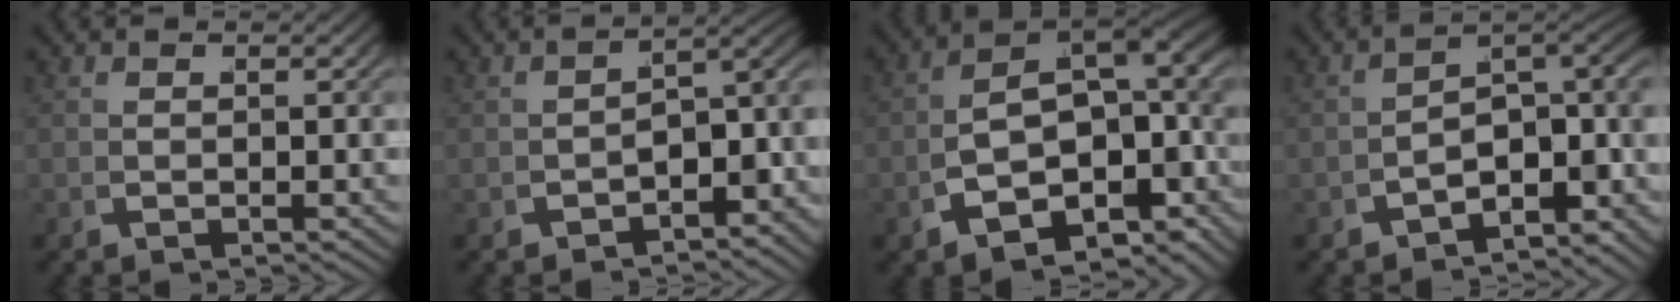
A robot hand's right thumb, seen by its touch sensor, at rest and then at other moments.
{"total": 6.1, "force": [-2.9, 3.1, 4.5], "torque": [-0.057, -0.016, -0.030]}
{"total": 15.0, "force": [0.5, 10.0, 11.2], "torque": [-0.168, -0.019, -0.004]}
{"total": 10.9, "force": [-2.0, 7.0, 8.2], "torque": [-0.122, -0.029, -0.027]}